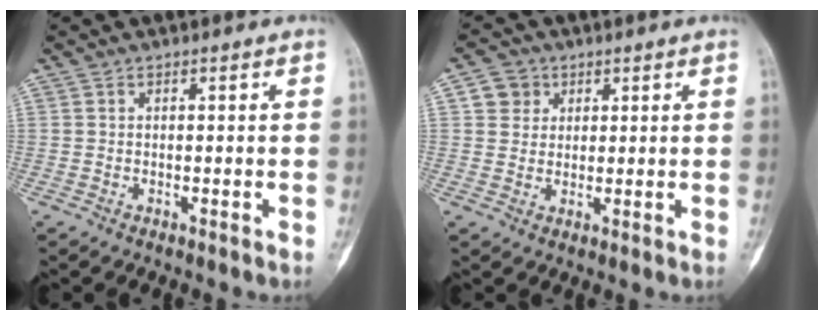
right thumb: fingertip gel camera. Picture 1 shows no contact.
{"total": 4.4, "force": [1.6, 4.1, 0.9], "torque": [0.013, -0.001, 0.024]}